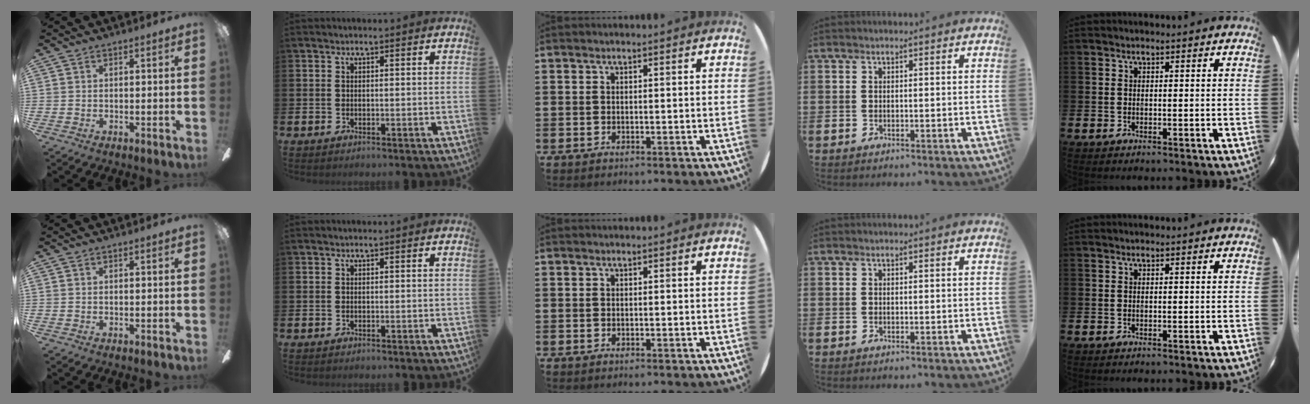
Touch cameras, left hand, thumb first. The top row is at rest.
{}